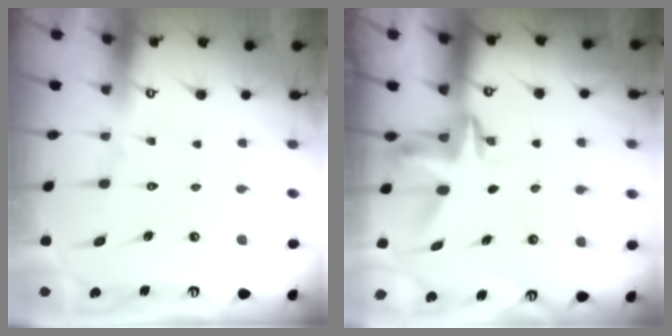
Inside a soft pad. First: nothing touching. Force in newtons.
{"total": 3.4, "press": 3.4, "slide": 0.2}